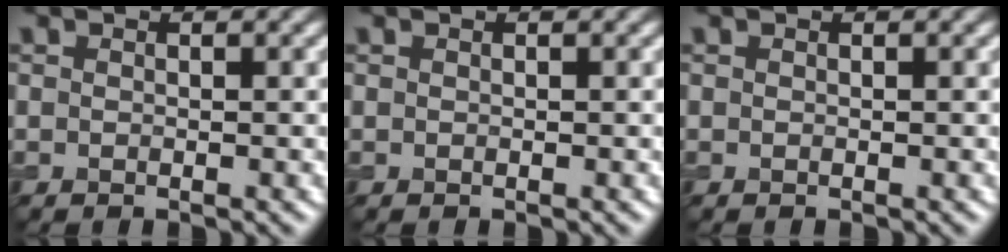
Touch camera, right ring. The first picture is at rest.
{"total": 0.0}
{"total": 0.0}